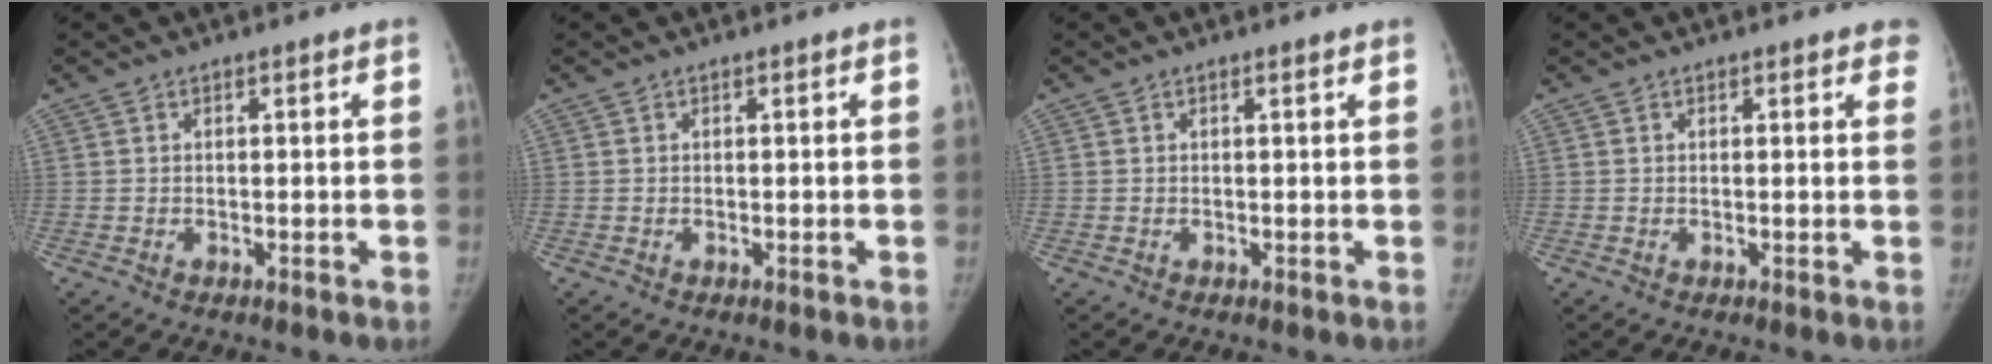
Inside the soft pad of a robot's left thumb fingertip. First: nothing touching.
{"total": 0.0}
{"total": 0.5, "force": [0.4, 0.0, 0.4], "torque": [-0.008, 0.001, 0.007]}
{"total": 2.8, "force": [2.2, 1.1, 1.4], "torque": [0.007, -0.002, 0.014]}